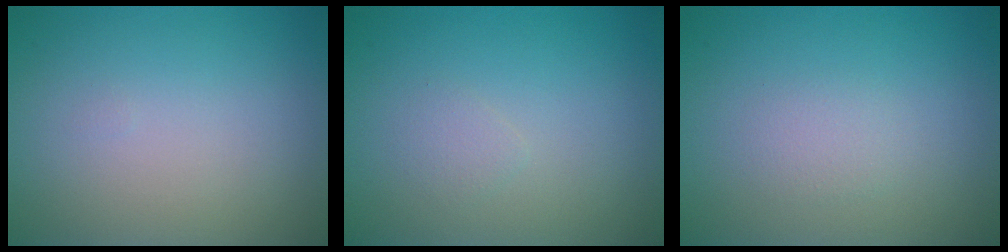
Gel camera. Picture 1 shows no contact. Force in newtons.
{"total": 0.8, "press": 0.8, "slide": 0.0}
{"total": 1.1, "press": 1.1, "slide": 0.1}